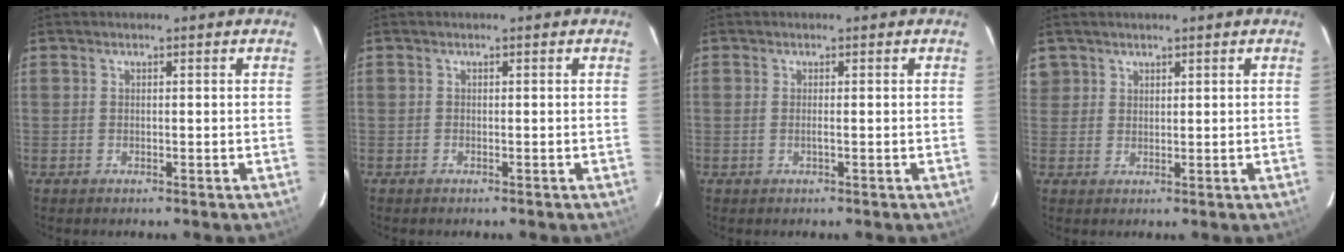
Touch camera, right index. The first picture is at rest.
{"total": 0.0}
{"total": 0.8, "force": [-0.2, -0.2, 0.7], "torque": [-0.015, 0.000, -0.006]}
{"total": 2.3, "force": [1.5, 1.8, 0.0], "torque": [0.011, 0.009, 0.026]}